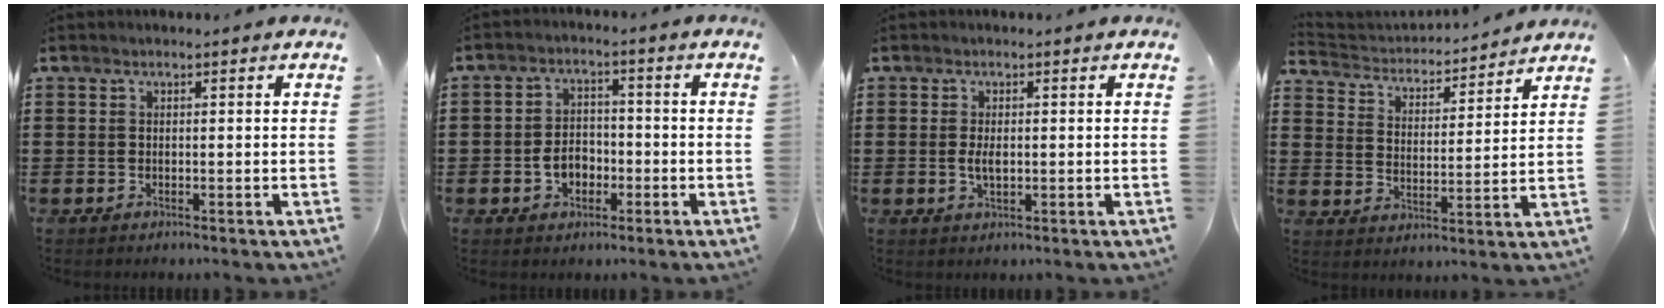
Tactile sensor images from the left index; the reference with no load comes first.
{"total": 4.4, "force": [-1.7, 3.1, 2.6], "torque": [-0.051, 0.006, -0.034]}
{"total": 2.5, "force": [-0.2, 1.1, 2.2], "torque": [-0.050, -0.002, -0.008]}
{"total": 2.9, "force": [2.9, 0.6, 0.0], "torque": [-0.023, -0.027, 0.041]}